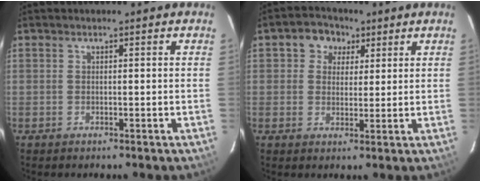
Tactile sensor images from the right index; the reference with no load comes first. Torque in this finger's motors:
{"motor_torque": [0.02, 0.00, 0.03, 0.03]}